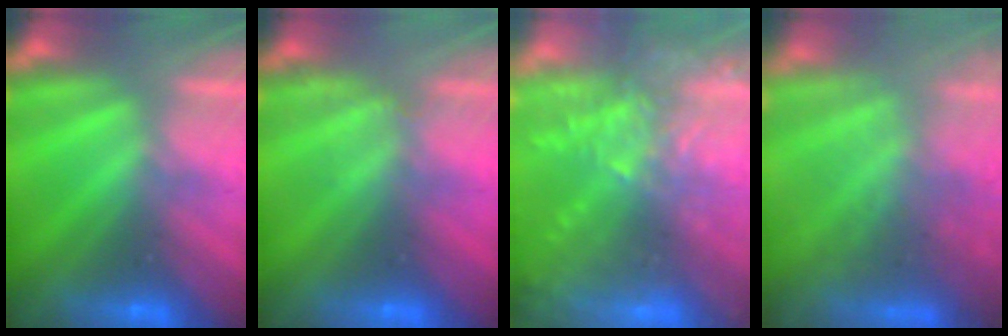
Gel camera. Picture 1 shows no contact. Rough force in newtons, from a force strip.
{"total": 2.0}
{"total": 8.2}
{"total": 10.9}